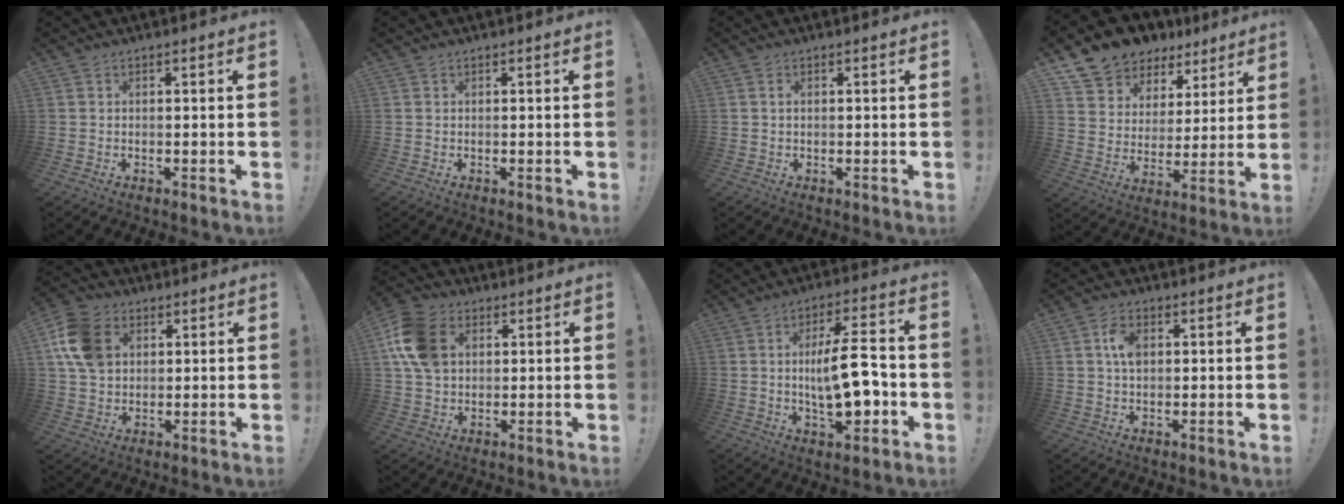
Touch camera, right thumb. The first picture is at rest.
{"total": 0.0}
{"total": 1.0, "force": [0.2, 0.5, 0.9], "torque": [-0.020, 0.003, 0.004]}
{"total": 9.7, "force": [7.5, 6.1, 1.3], "torque": [-0.035, -0.065, 0.142]}
{"total": 13.7, "force": [4.2, 10.3, 8.0], "torque": [-0.161, -0.002, 0.085]}
{"total": 14.5, "force": [4.1, 10.6, 9.0], "torque": [-0.182, 0.005, 0.084]}
{"total": 14.4, "force": [-1.5, 4.9, 13.5], "torque": [-0.234, 0.002, -0.033]}
{"total": 6.1, "force": [1.3, 3.9, 4.5], "torque": [-0.066, 0.003, 0.021]}